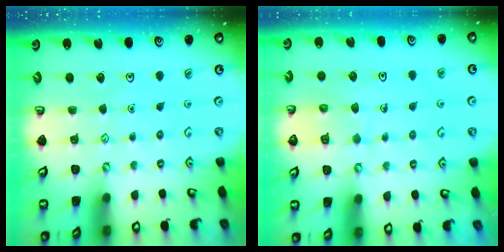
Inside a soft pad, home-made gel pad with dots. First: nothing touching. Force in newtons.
{"total": 6.4, "press": 6.4, "slide": 0.5}